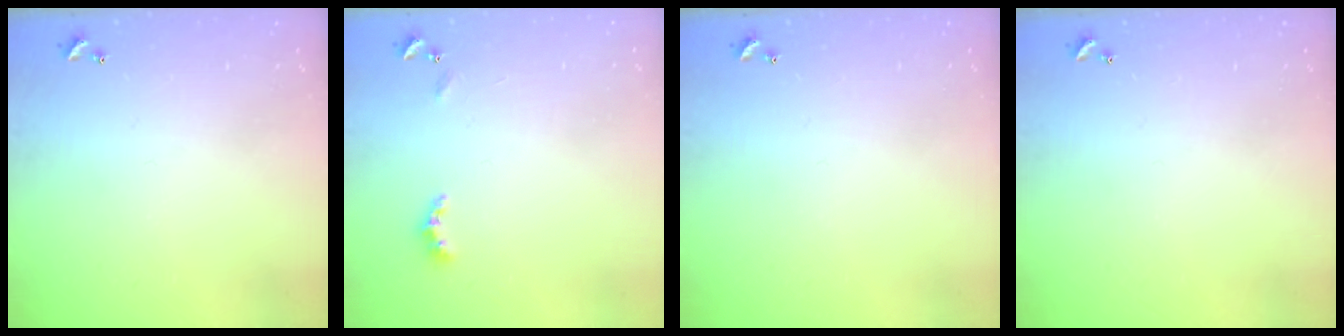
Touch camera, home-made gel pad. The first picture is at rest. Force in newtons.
{"total": 3.3, "press": 3.2, "slide": 0.6}
{"total": 0.0}
{"total": 0.0}